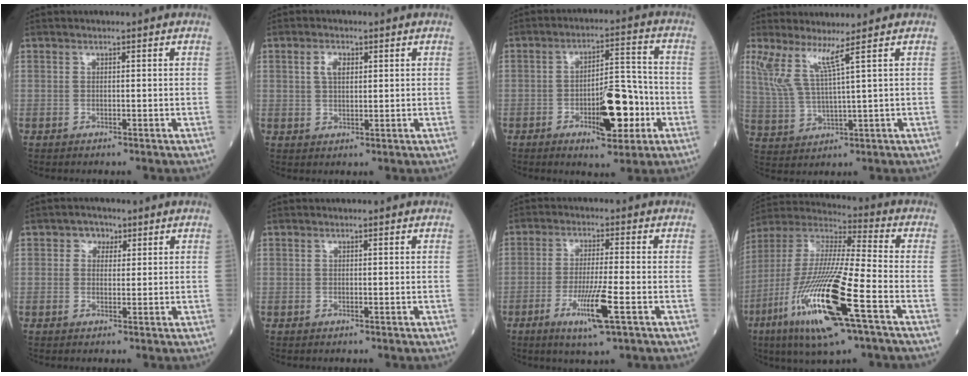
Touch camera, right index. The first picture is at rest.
{"total": 3.0, "force": [1.1, 1.6, 2.3], "torque": [-0.045, 0.006, 0.020]}
{"total": 10.1, "force": [-3.5, 3.2, 9.0], "torque": [-0.136, 0.011, -0.049]}
{"total": 5.5, "force": [3.6, -1.1, 4.1], "torque": [-0.093, -0.004, 0.084]}
{"total": 2.3, "force": [0.9, 1.9, 0.8], "torque": [-0.010, 0.007, 0.008]}
{"total": 0.0}
{"total": 8.0, "force": [-3.3, -0.1, 7.3], "torque": [-0.139, -0.019, -0.055]}
{"total": 22.1, "force": [-9.0, 2.4, 20.1], "torque": [-0.439, -0.043, -0.166]}